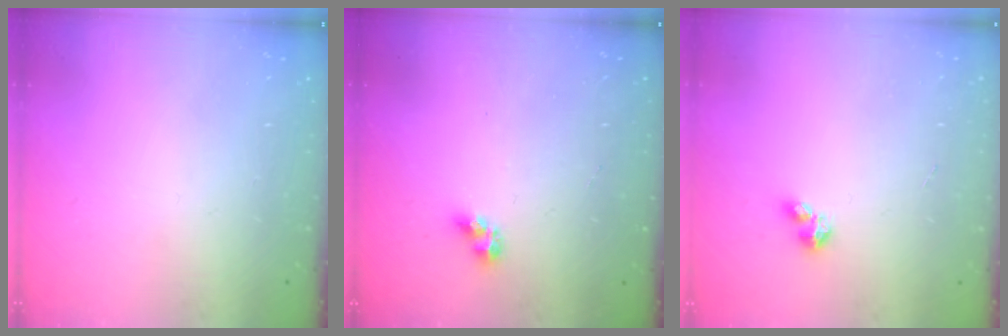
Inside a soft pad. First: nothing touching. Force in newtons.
{"total": 5.3, "press": 5.3, "slide": 0.3}
{"total": 2.8, "press": 2.8, "slide": 0.2}